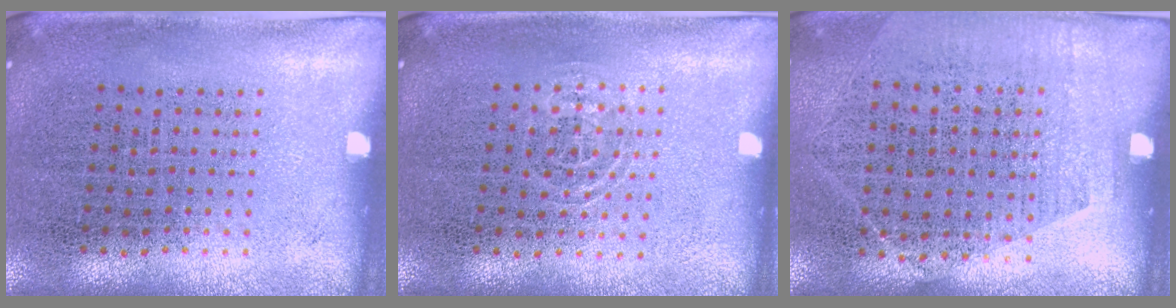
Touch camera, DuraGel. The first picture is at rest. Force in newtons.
{"total": 0.8, "press": 0.5, "slide": 0.6}
{"total": 1.3, "press": 1.0, "slide": 0.7}